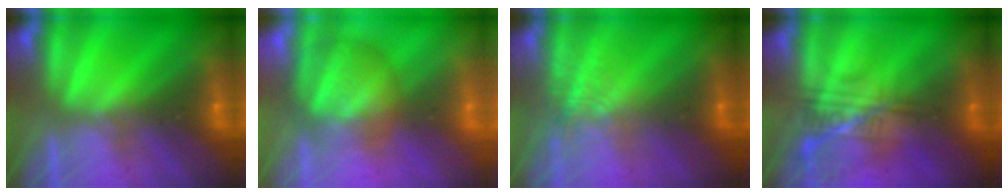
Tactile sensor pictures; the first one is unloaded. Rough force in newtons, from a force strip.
{"total": 2.9}
{"total": 1.3}
{"total": 2.4}